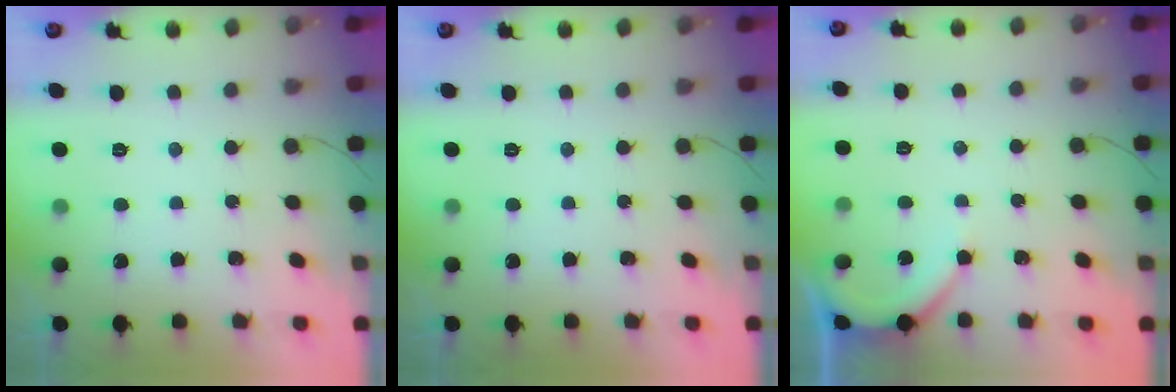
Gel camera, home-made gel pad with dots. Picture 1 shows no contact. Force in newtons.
{"total": 0.0}
{"total": 4.9, "press": 4.9, "slide": 0.6}